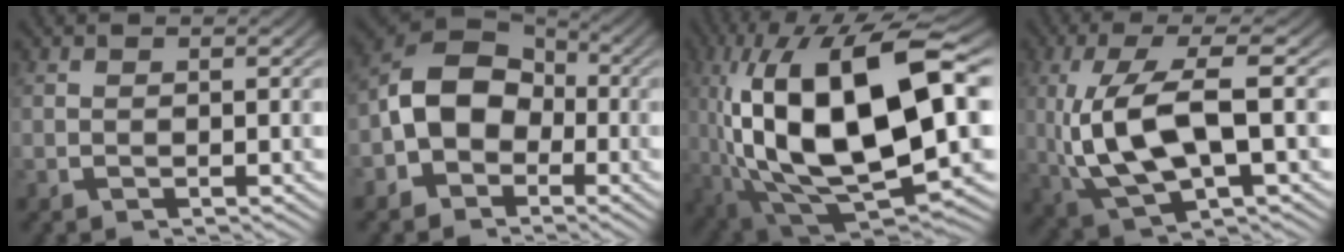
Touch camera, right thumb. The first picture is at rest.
{"total": 8.8, "force": [-0.8, 6.9, 5.4], "torque": [-0.121, -0.024, -0.006]}
{"total": 21.7, "force": [-0.9, 12.3, 17.9], "torque": [-0.367, -0.055, 0.017]}
{"total": 10.6, "force": [-0.7, 5.6, 9.0], "torque": [-0.216, -0.023, 0.005]}